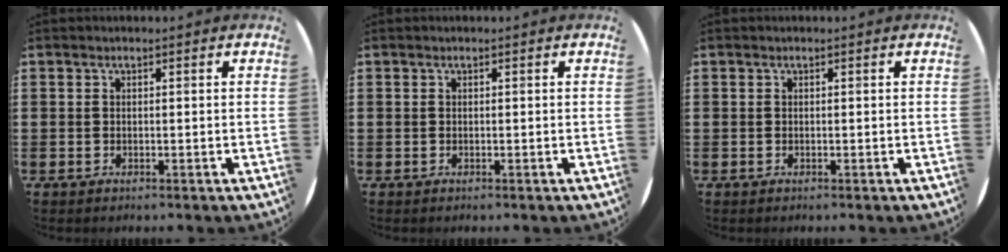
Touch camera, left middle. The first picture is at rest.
{"total": 0.0}
{"total": 0.0}